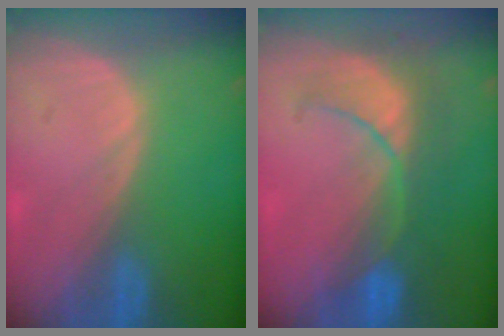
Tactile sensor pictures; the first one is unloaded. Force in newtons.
{"total": 8.1, "press": 7.9, "slide": 1.6}